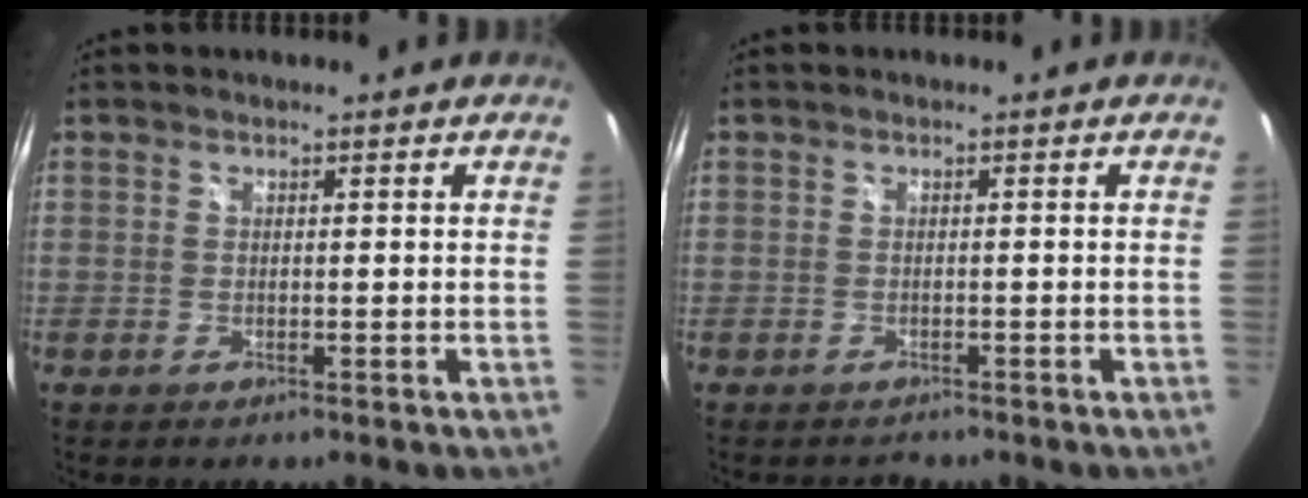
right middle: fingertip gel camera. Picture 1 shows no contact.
{"total": 1.2, "force": [-1.1, 0.3, -0.3], "torque": [0.000, -0.001, -0.017]}